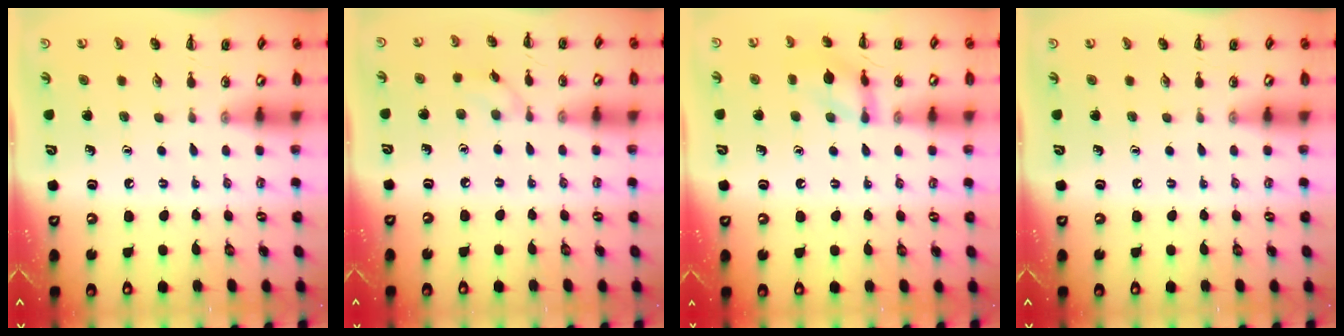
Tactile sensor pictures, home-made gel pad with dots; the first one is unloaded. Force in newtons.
{"total": 3.1, "press": 2.8, "slide": 1.2}
{"total": 10.2, "press": 10.2, "slide": 0.7}
{"total": 0.0}